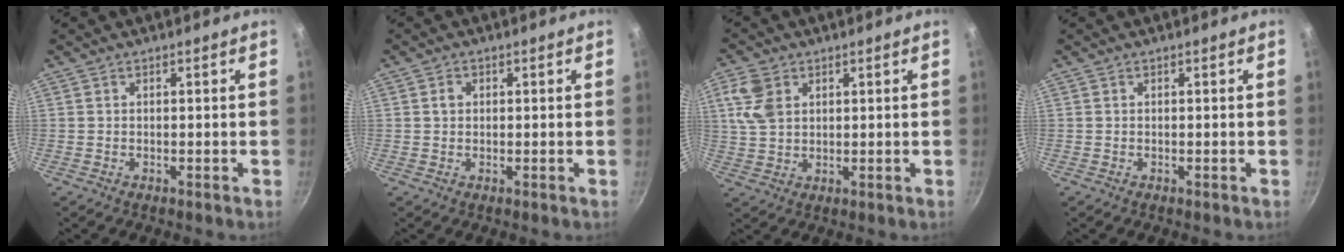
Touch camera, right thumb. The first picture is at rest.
{"total": 1.7, "force": [0.4, 1.4, 0.8], "torque": [-0.007, 0.004, 0.005]}
{"total": 7.3, "force": [2.6, 5.2, 4.4], "torque": [-0.082, 0.001, 0.052]}
{"total": 0.0}